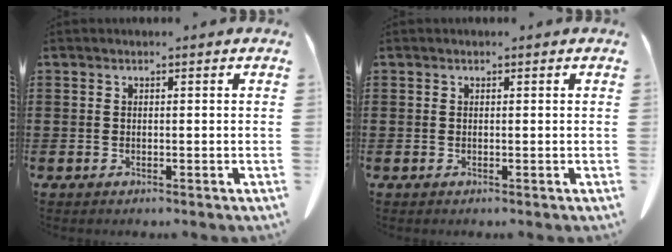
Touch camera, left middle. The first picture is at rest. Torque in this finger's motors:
{"motor_torque": [0.33, 0.31, -0.02, 0.01]}